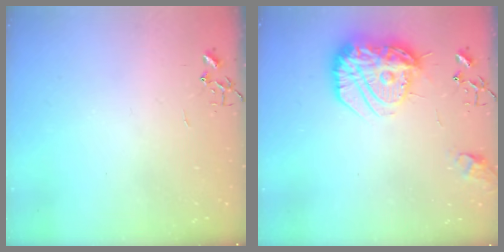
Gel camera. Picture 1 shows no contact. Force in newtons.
{"total": 18.5, "press": 18.4, "slide": 1.7}